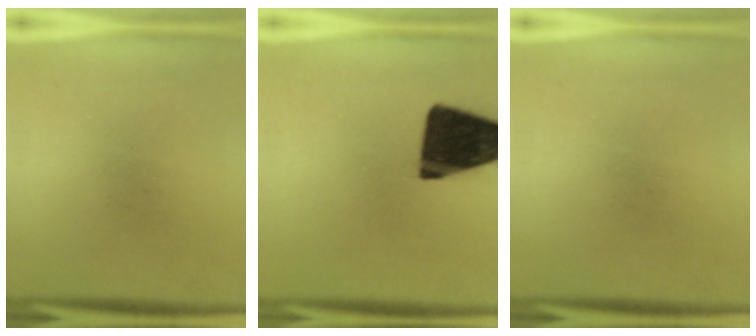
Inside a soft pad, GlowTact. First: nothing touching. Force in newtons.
{"total": 18.3}
{"total": 0.0}